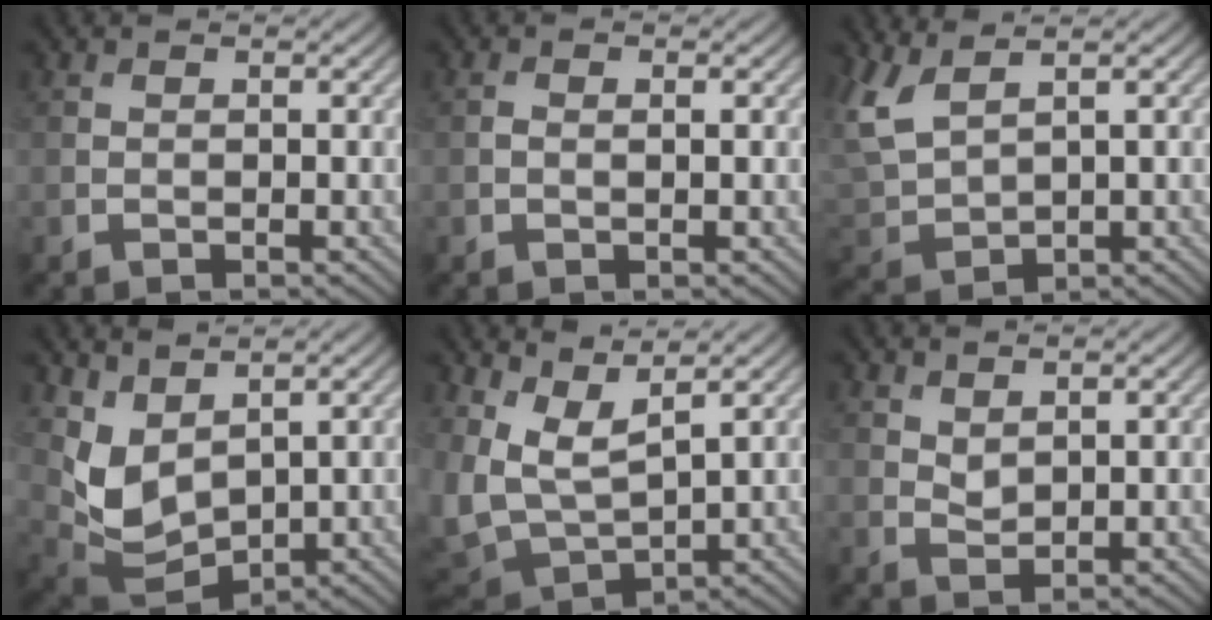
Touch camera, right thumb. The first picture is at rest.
{"total": 0.9, "force": [0.0, 0.3, 0.9], "torque": [-0.018, 0.000, 0.000]}
{"total": 5.5, "force": [3.6, 2.1, 3.6], "torque": [-0.110, 0.002, 0.075]}
{"total": 6.2, "force": [2.6, 3.8, 4.1], "torque": [-0.105, -0.013, 0.060]}
{"total": 7.5, "force": [4.2, 3.0, 5.3], "torque": [-0.136, 0.000, 0.081]}
{"total": 1.6, "force": [1.2, 0.8, 0.8], "torque": [-0.022, -0.003, 0.027]}